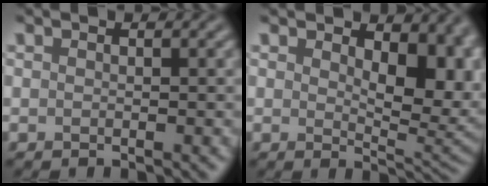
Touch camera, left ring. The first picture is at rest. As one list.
[{"total": 6.9, "force": [1.5, 3.8, 5.6], "torque": [-0.082, -0.013, 0.030]}]